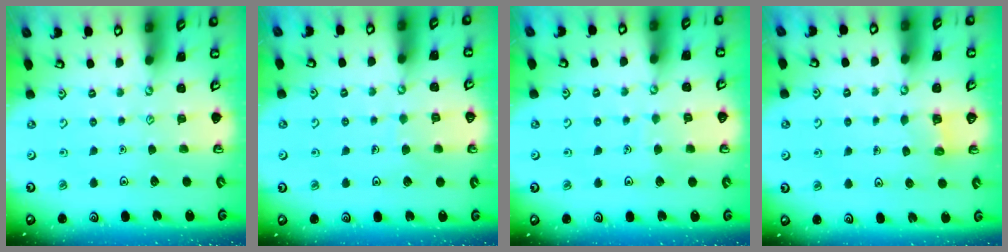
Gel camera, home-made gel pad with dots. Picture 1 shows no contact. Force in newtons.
{"total": 5.1, "press": 5.0, "slide": 0.4}
{"total": 4.7, "press": 4.6, "slide": 0.4}
{"total": 2.5, "press": 2.5, "slide": 0.1}